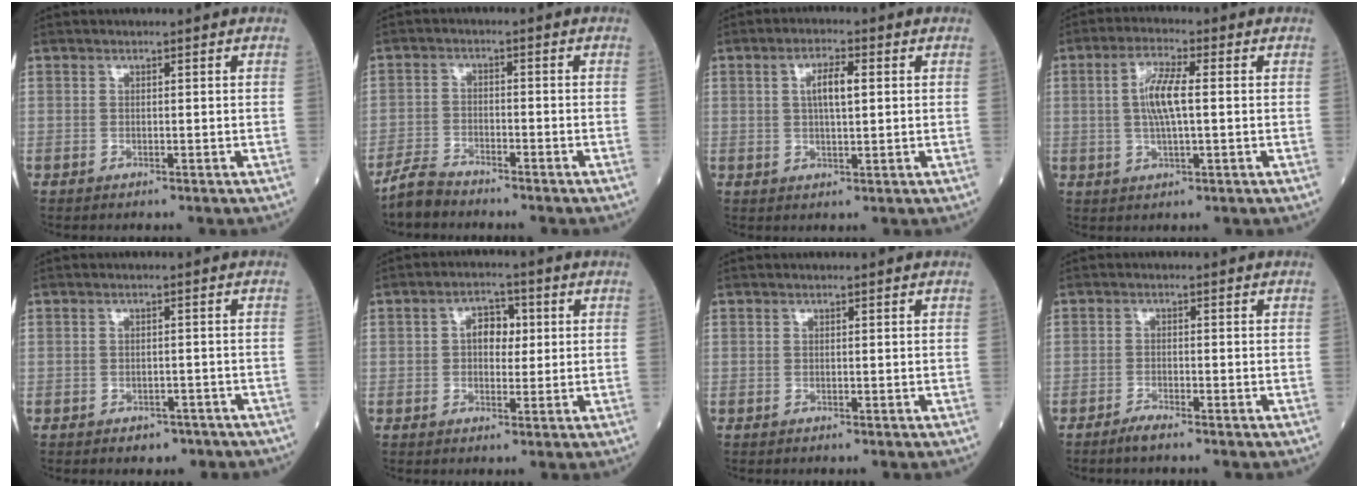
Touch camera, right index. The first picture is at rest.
{"total": 3.8, "force": [-3.7, 0.8, 0.7], "torque": [-0.019, -0.009, -0.073]}
{"total": 4.4, "force": [1.0, 1.2, 4.2], "torque": [-0.075, 0.008, 0.015]}
{"total": 6.5, "force": [0.5, 1.1, 6.3], "torque": [-0.132, 0.005, 0.009]}
{"total": 3.3, "force": [-2.4, 2.0, 1.0], "torque": [-0.013, 0.006, -0.021]}
{"total": 4.4, "force": [0.6, 2.9, 3.3], "torque": [-0.047, 0.016, 0.008]}
{"total": 0.0}
{"total": 1.9, "force": [-1.6, -0.1, 0.9], "torque": [-0.024, -0.004, -0.033]}